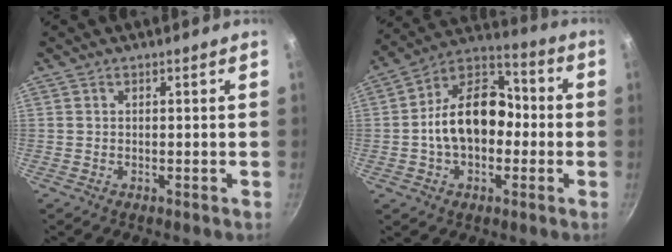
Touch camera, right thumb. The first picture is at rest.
{"total": 16.7, "force": [-1.3, 11.5, 12.0], "torque": [-0.158, 0.050, -0.040]}